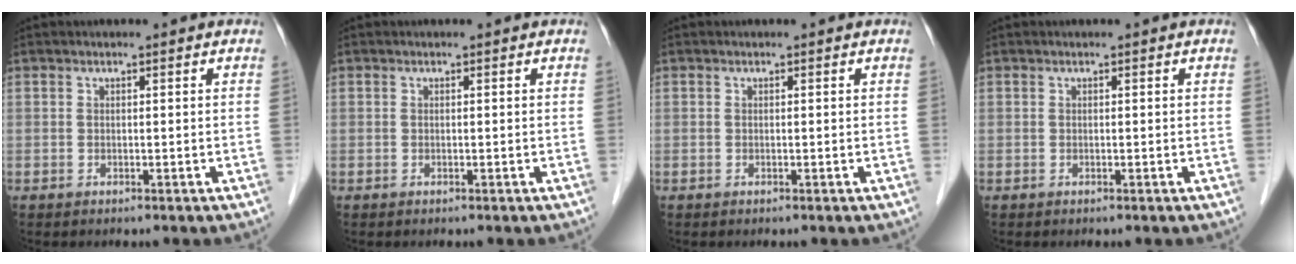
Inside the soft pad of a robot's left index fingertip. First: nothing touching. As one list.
[{"total": 0.0}, {"total": 0.0}, {"total": 0.0}]